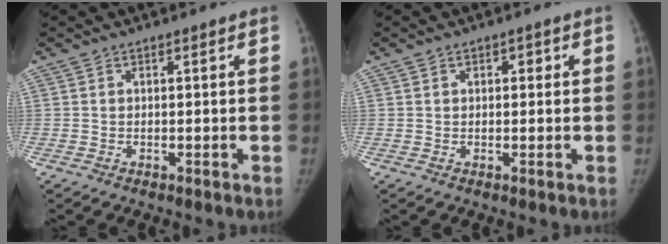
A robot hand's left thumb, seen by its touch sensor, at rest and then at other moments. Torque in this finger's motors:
{"motor_torque": [-0.25, 0.02, -0.08, 0.51, -0.06]}